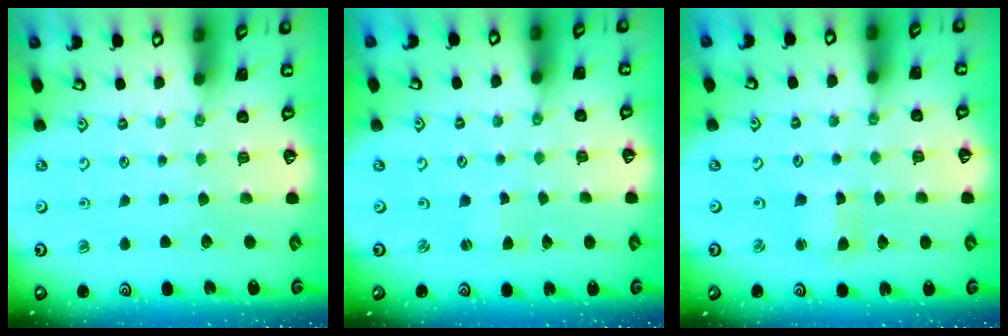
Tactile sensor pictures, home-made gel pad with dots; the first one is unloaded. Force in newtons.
{"total": 1.7, "press": 1.7, "slide": 0.2}
{"total": 2.7, "press": 2.7, "slide": 0.3}